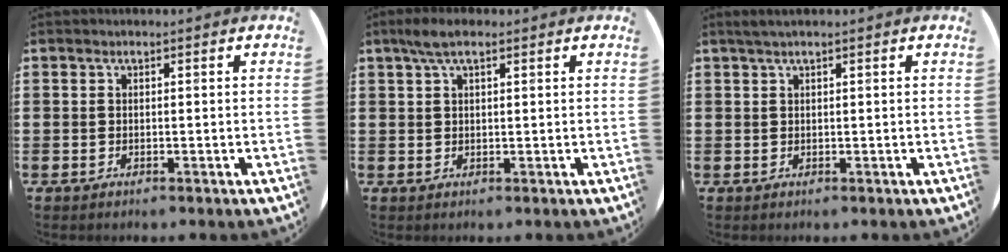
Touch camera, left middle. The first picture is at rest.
{"total": 3.2, "force": [2.0, 0.9, 2.4], "torque": [-0.051, 0.007, 0.033]}
{"total": 1.1, "force": [0.7, -0.1, 0.8], "torque": [-0.015, 0.002, 0.012]}